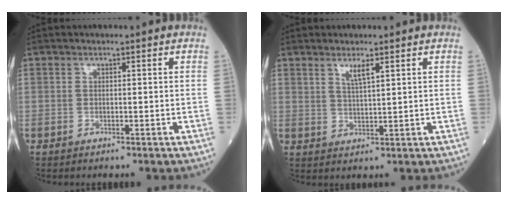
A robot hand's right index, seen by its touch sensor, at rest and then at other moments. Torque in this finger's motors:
{"motor_torque": [0.01, 0.13, 0.02, 0.01]}